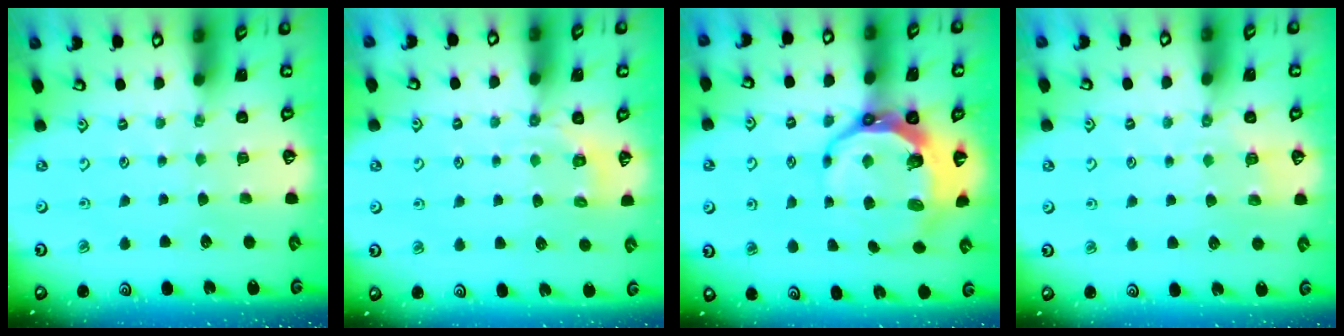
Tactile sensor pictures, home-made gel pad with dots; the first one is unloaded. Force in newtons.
{"total": 3.3, "press": 2.9, "slide": 1.5}
{"total": 12.1, "press": 11.2, "slide": 4.6}
{"total": 3.0, "press": 2.6, "slide": 1.5}